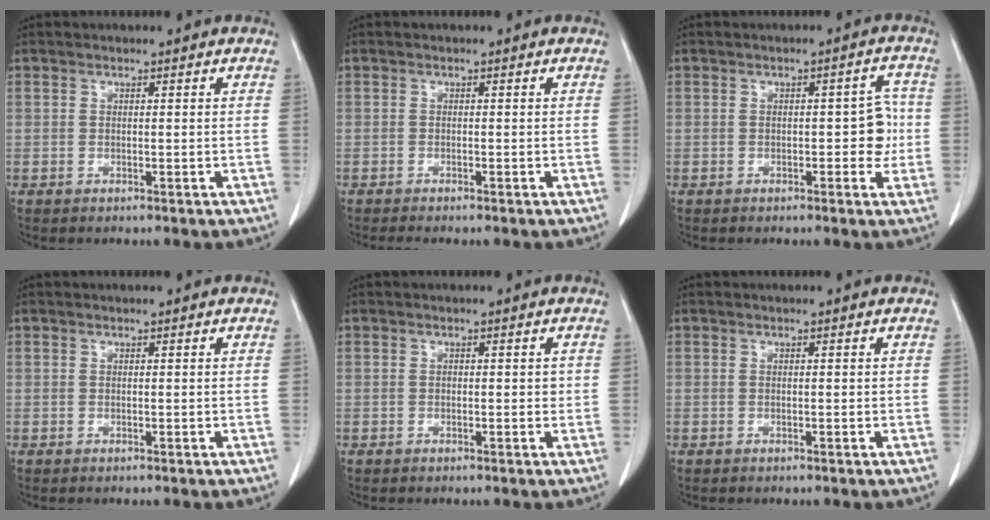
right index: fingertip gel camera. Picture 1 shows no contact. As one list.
[{"total": 2.0, "force": [-1.6, 0.3, 1.1], "torque": [-0.015, -0.004, -0.020]}, {"total": 4.2, "force": [-0.4, 1.9, 3.8], "torque": [-0.041, 0.018, -0.004]}, {"total": 0.0}, {"total": 1.4, "force": [0.0, 0.8, 1.1], "torque": [-0.016, 0.003, 0.000]}, {"total": 0.0}]